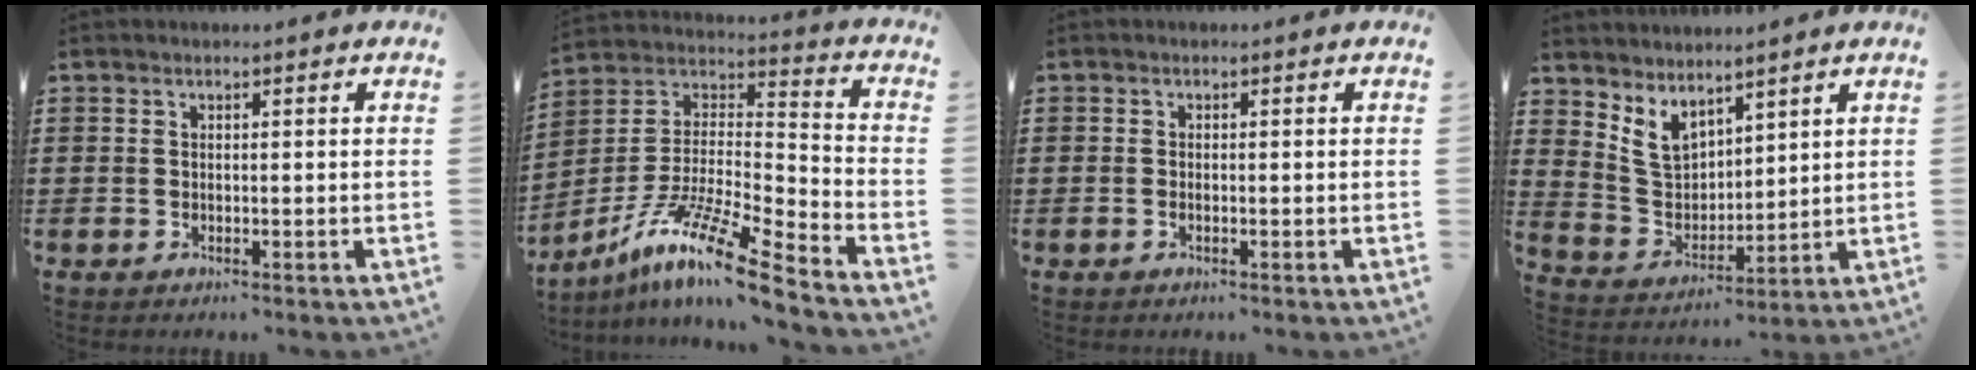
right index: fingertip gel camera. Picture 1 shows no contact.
{"total": 13.1, "force": [-9.9, 0.6, 8.5], "torque": [-0.163, 0.009, -0.193]}
{"total": 0.5, "force": [-0.2, 0.1, 0.5], "torque": [-0.010, -0.005, -0.003]}
{"total": 5.6, "force": [4.0, 3.4, 2.0], "torque": [-0.061, -0.010, 0.076]}